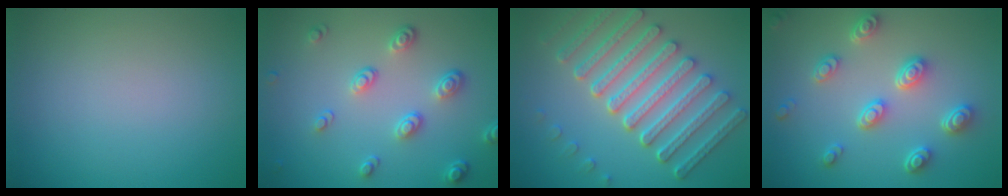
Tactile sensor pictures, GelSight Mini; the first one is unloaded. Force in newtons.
{"total": 3.7, "press": 2.9, "slide": 2.3}
{"total": 7.9, "press": 6.4, "slide": 4.5}
{"total": 4.4, "press": 3.6, "slide": 2.5}